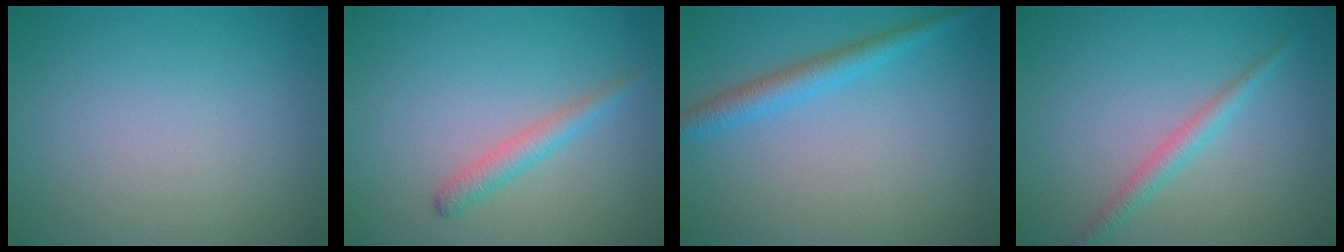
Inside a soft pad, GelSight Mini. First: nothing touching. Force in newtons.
{"total": 1.9, "press": 1.9, "slide": 0.0}
{"total": 2.6, "press": 2.6, "slide": 0.1}
{"total": 1.9, "press": 1.9, "slide": 0.1}